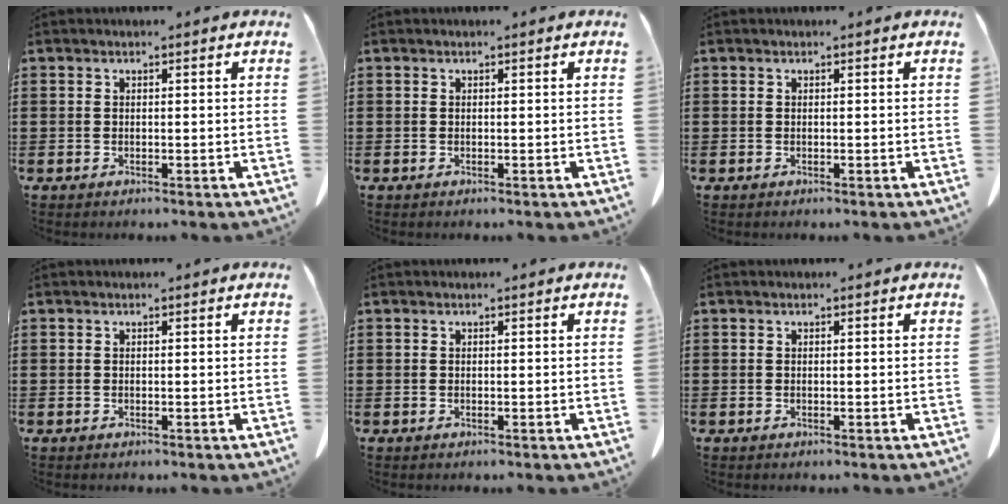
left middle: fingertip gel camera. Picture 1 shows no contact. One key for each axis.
{"total": 0.0}
{"total": 0.0}
{"total": 0.0}
{"total": 0.0}
{"total": 0.0}